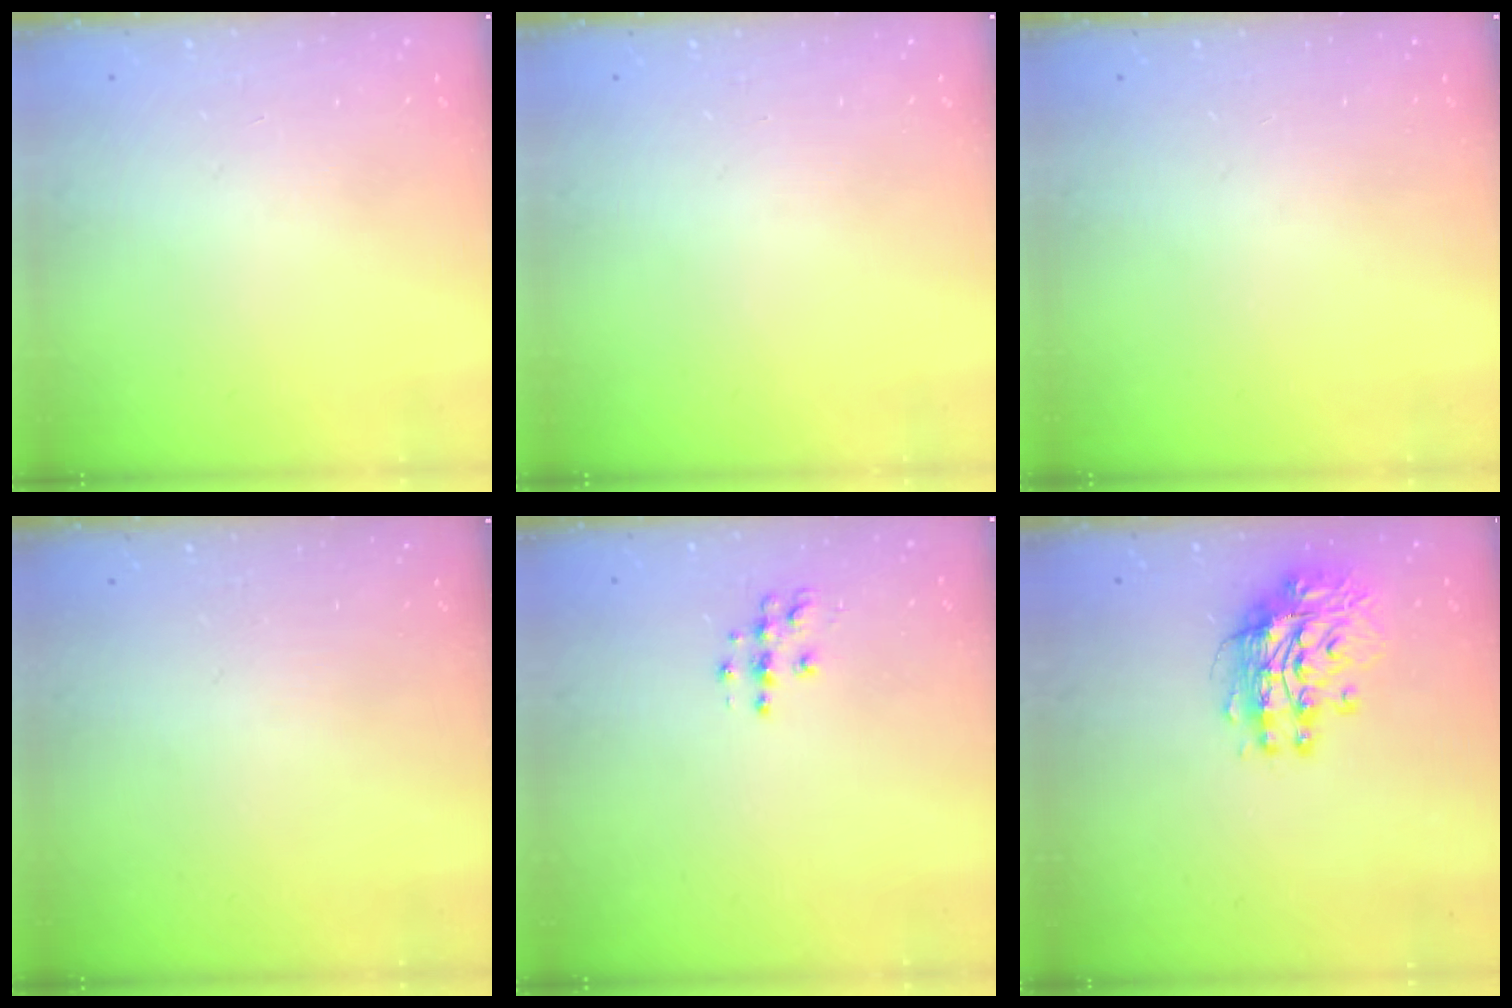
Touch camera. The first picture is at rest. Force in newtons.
{"total": 0.0}
{"total": 0.0}
{"total": 0.0}
{"total": 5.8, "press": 5.8, "slide": 0.2}
{"total": 12.3, "press": 12.2, "slide": 1.1}